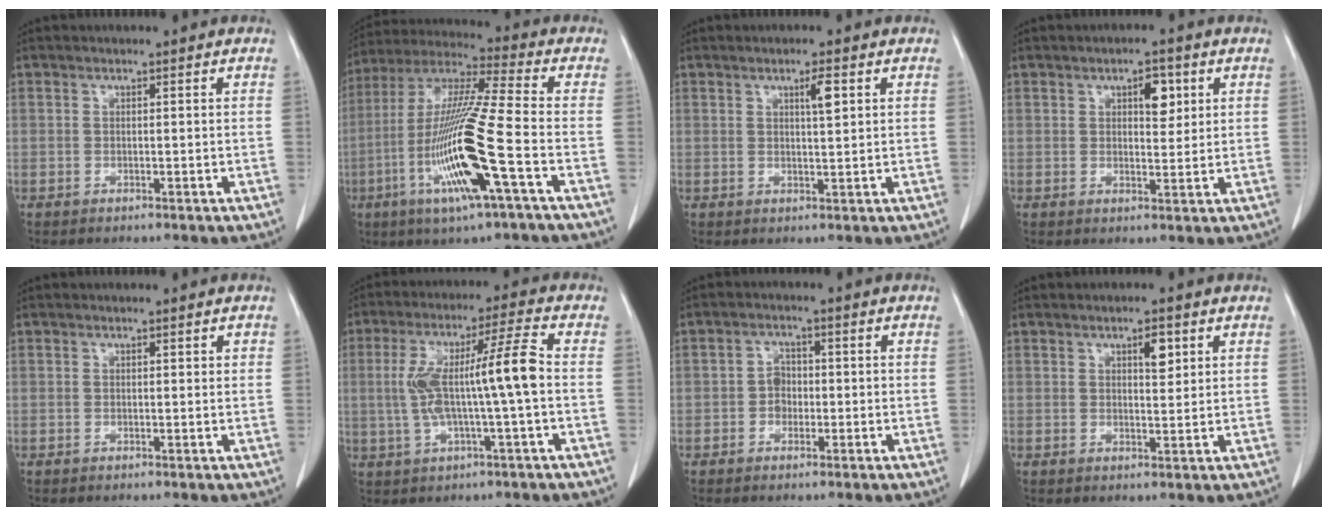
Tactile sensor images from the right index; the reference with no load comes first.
{"total": 17.8, "force": [-5.6, 0.0, 16.9], "torque": [-0.349, -0.017, -0.112]}
{"total": 2.6, "force": [1.1, 0.2, 2.4], "torque": [-0.041, -0.002, 0.018]}
{"total": 4.0, "force": [1.7, 1.8, 3.2], "torque": [-0.046, 0.001, 0.025]}
{"total": 0.7, "force": [0.3, 0.2, 0.5], "torque": [-0.007, 0.001, 0.004]}
{"total": 11.2, "force": [-0.3, 0.1, 11.2], "torque": [-0.217, 0.023, -0.006]}
{"total": 2.6, "force": [-0.6, 2.1, 1.4], "torque": [-0.017, 0.009, -0.013]}
{"total": 2.9, "force": [1.4, 0.9, 2.4], "torque": [-0.039, -0.004, 0.023]}